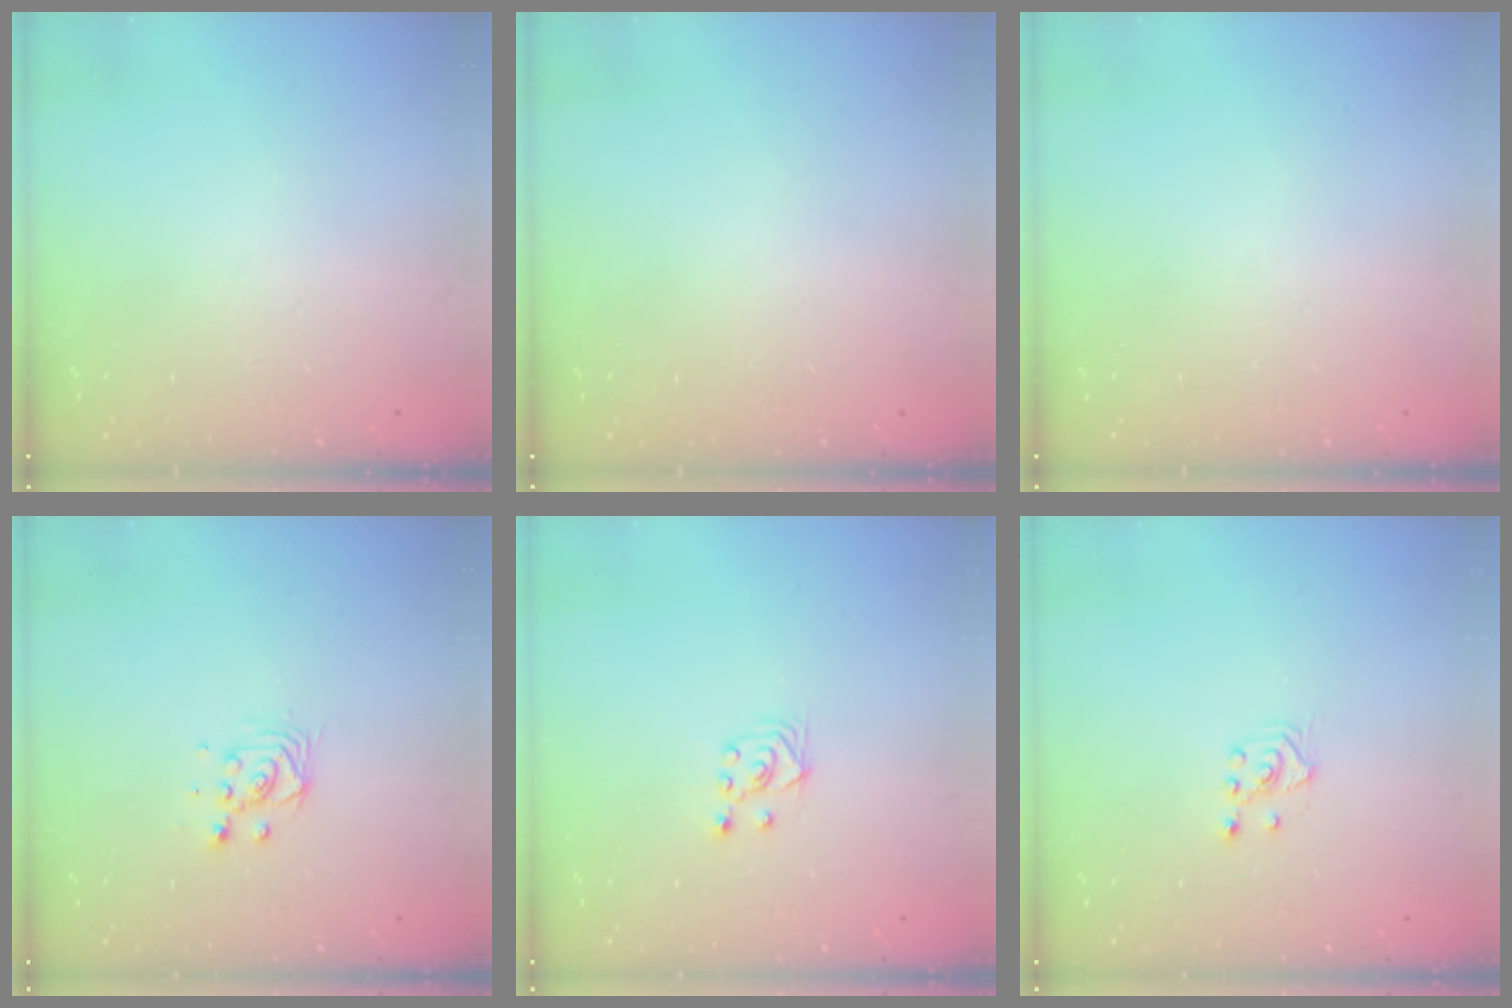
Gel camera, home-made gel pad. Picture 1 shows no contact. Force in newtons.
{"total": 0.0}
{"total": 0.0}
{"total": 3.6, "press": 3.6, "slide": 0.1}
{"total": 2.8, "press": 2.6, "slide": 1.1}
{"total": 2.6, "press": 2.4, "slide": 0.8}